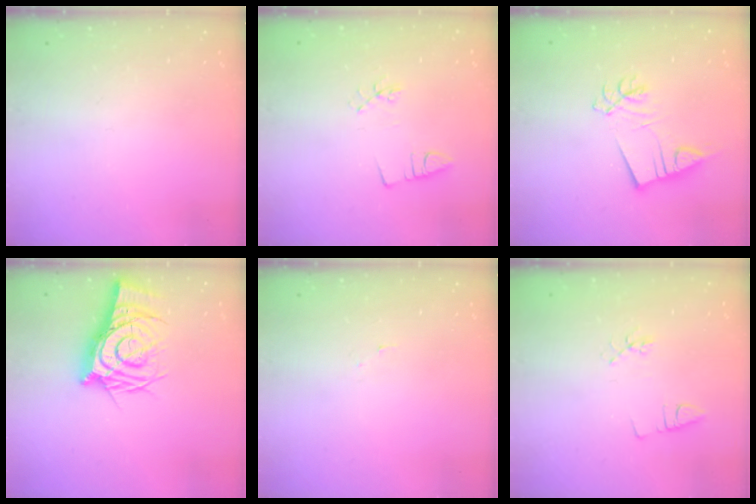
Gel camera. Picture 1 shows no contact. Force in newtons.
{"total": 2.6, "press": 2.3, "slide": 1.3}
{"total": 8.0, "press": 7.9, "slide": 1.0}
{"total": 10.8, "press": 10.8, "slide": 1.1}
{"total": 2.2, "press": 2.2, "slide": 0.2}
{"total": 3.7, "press": 3.4, "slide": 1.6}